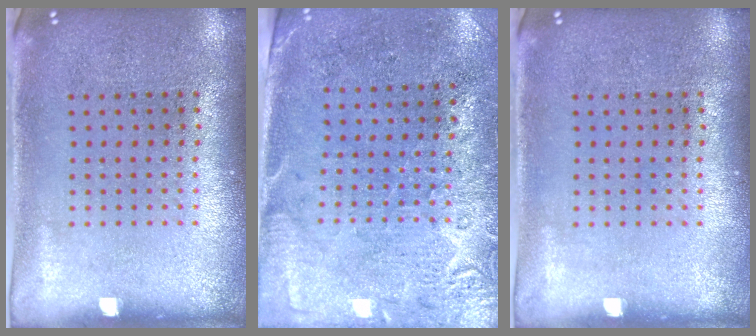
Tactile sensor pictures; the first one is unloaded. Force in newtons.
{"total": 2.8, "press": 2.4, "slide": 1.4}
{"total": 0.0}